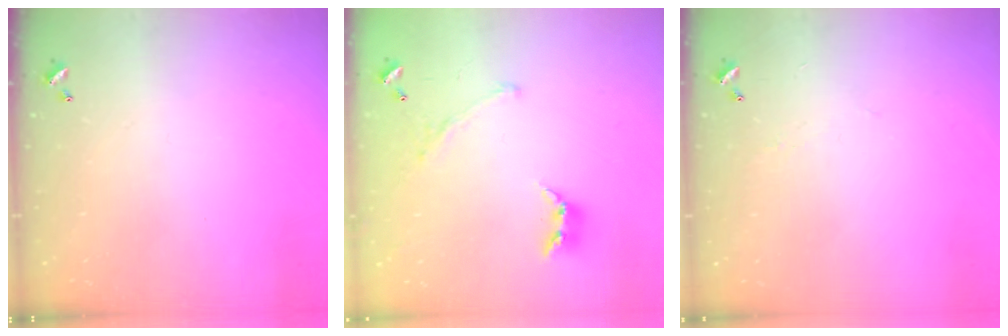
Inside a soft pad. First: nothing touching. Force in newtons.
{"total": 1.5, "press": 1.0, "slide": 1.2}
{"total": 0.8, "press": 0.7, "slide": 0.4}